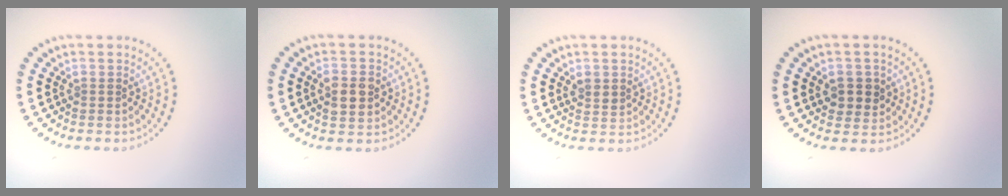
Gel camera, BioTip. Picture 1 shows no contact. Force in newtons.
{"total": 2.9, "press": 2.9, "slide": 0.2}
{"total": 1.3, "press": 1.2, "slide": 0.4}
{"total": 2.4, "press": 2.3, "slide": 0.6}